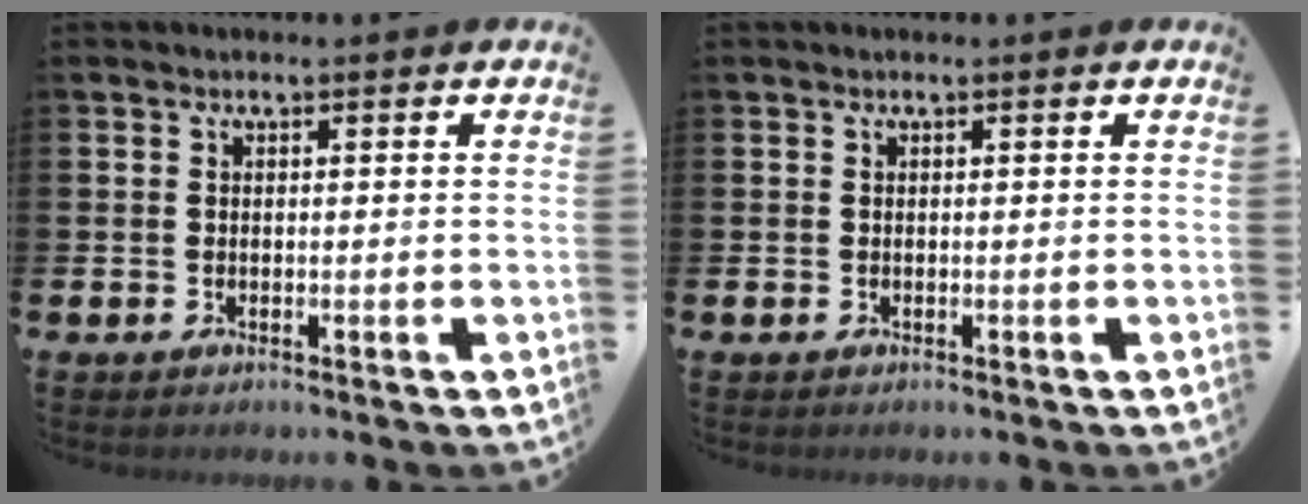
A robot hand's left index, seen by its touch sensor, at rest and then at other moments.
{"total": 0.0}